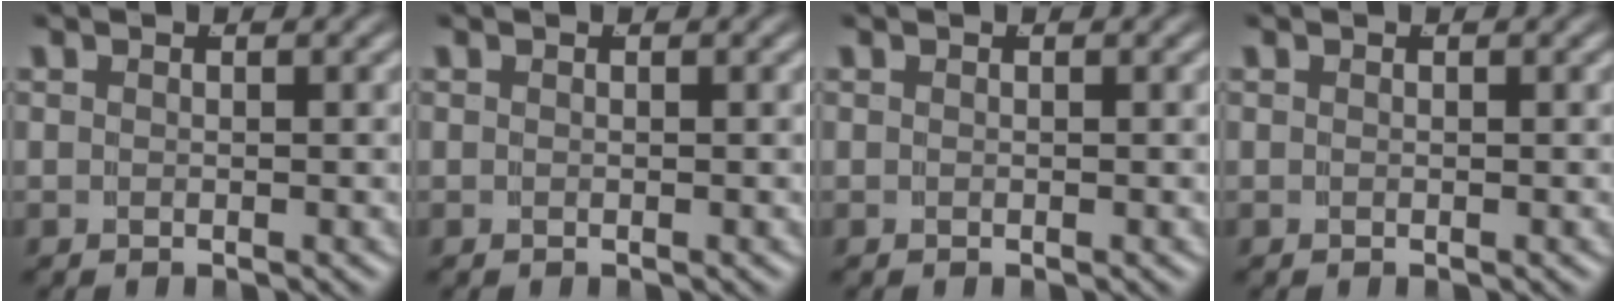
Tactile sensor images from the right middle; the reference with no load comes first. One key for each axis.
{"total": 0.0}
{"total": 0.0}
{"total": 0.0}